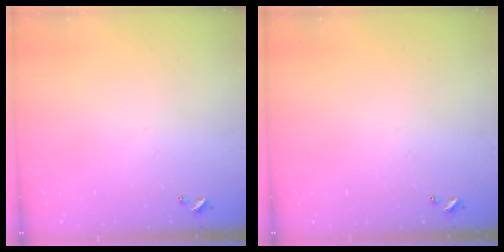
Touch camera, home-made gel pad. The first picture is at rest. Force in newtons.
{"total": 0.0}